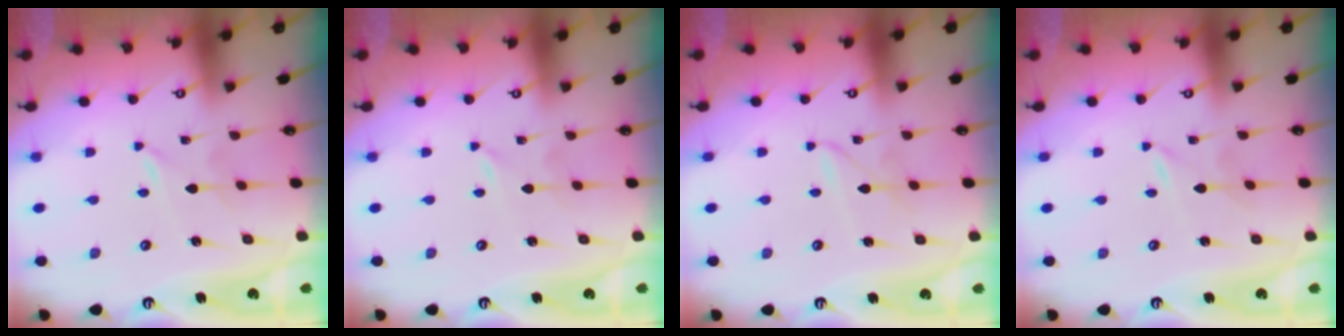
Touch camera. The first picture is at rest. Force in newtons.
{"total": 0.0}
{"total": 1.9, "press": 1.8, "slide": 0.3}
{"total": 0.0}